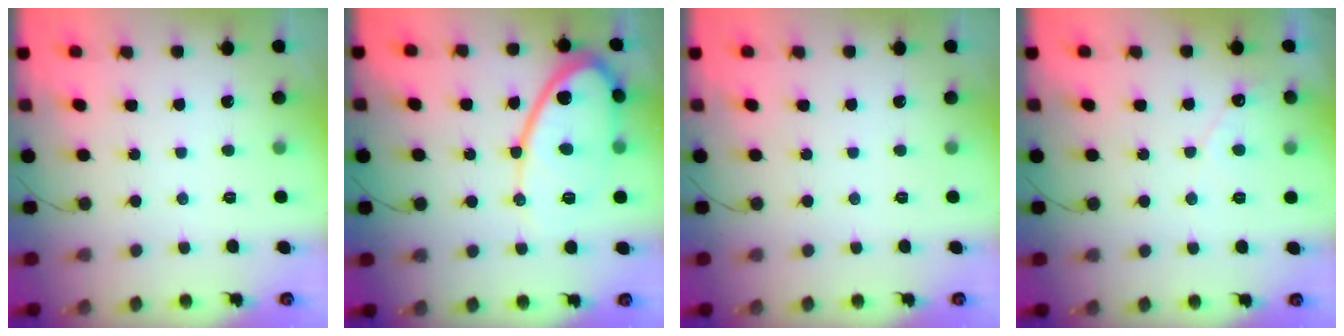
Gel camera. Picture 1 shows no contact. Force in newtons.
{"total": 13.3, "press": 13.3, "slide": 1.3}
{"total": 0.0}
{"total": 3.1, "press": 3.1, "slide": 0.2}